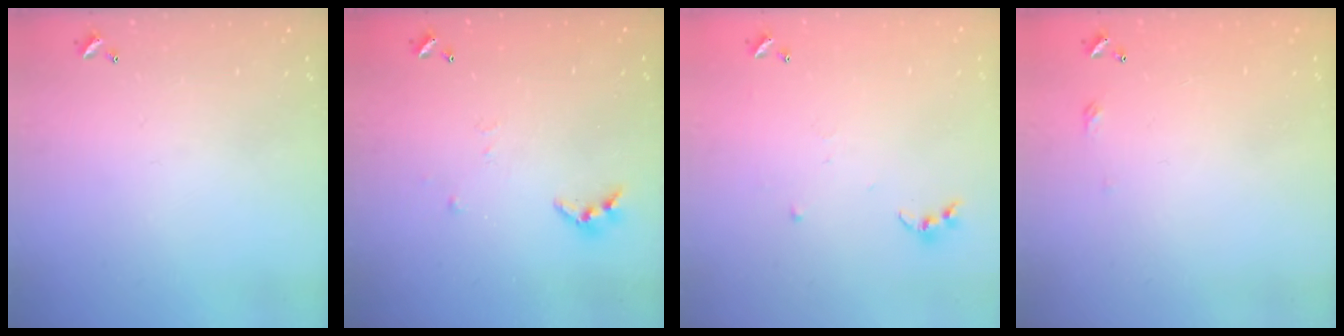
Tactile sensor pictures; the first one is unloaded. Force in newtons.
{"total": 3.3, "press": 3.3, "slide": 0.4}
{"total": 4.8, "press": 4.7, "slide": 0.5}
{"total": 2.7, "press": 2.6, "slide": 0.4}